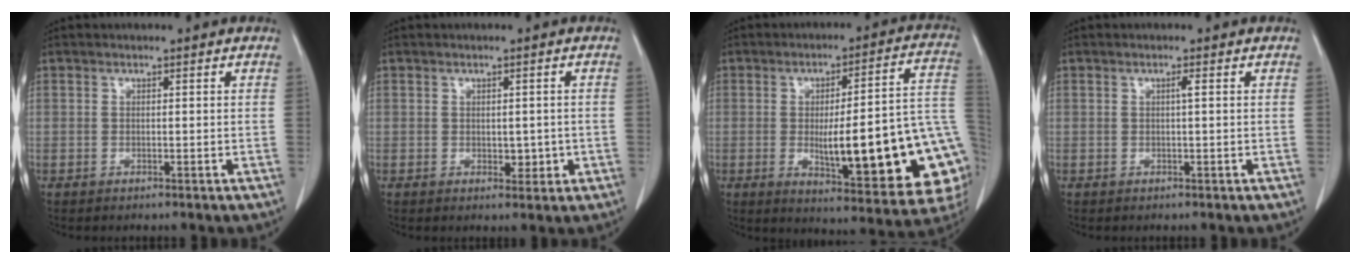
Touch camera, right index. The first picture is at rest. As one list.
[{"total": 2.4, "force": [-0.3, 1.5, 1.9], "torque": [-0.019, 0.000, 0.003]}, {"total": 24.3, "force": [-4.0, 4.2, 23.6], "torque": [-0.227, 0.011, -0.039]}, {"total": 0.7, "force": [0.1, -0.1, 0.7], "torque": [-0.012, 0.001, 0.003]}]